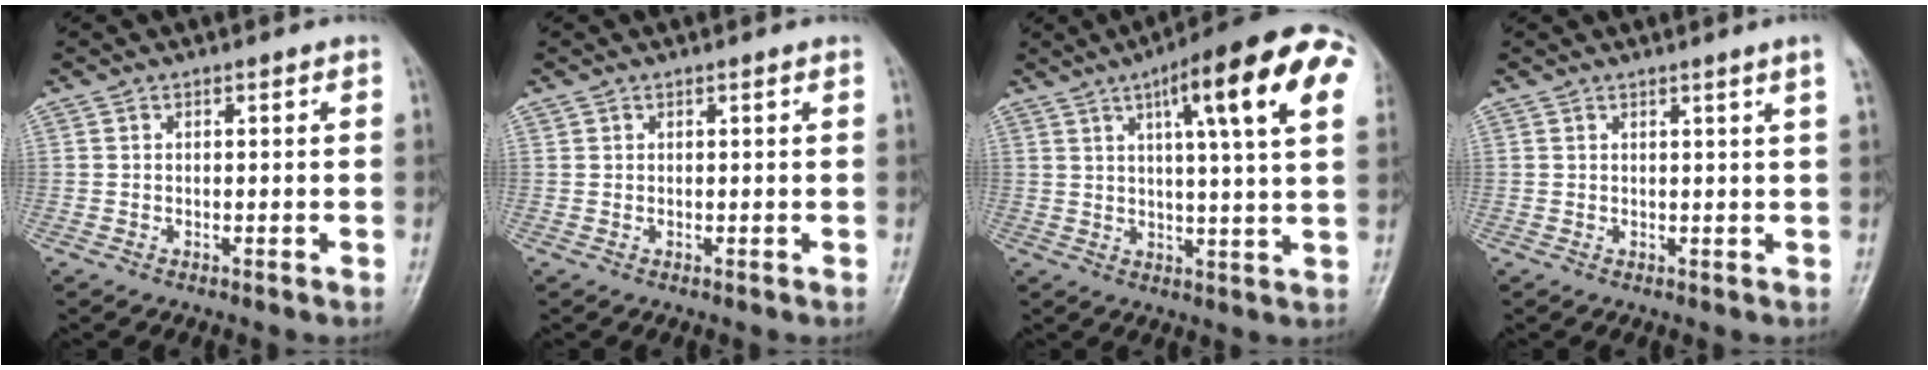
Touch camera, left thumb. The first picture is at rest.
{"total": 0.0}
{"total": 19.8, "force": [7.7, 3.7, 17.9], "torque": [-0.234, 0.006, 0.097]}
{"total": 2.2, "force": [1.3, -0.8, 1.6], "torque": [-0.026, -0.008, 0.022]}